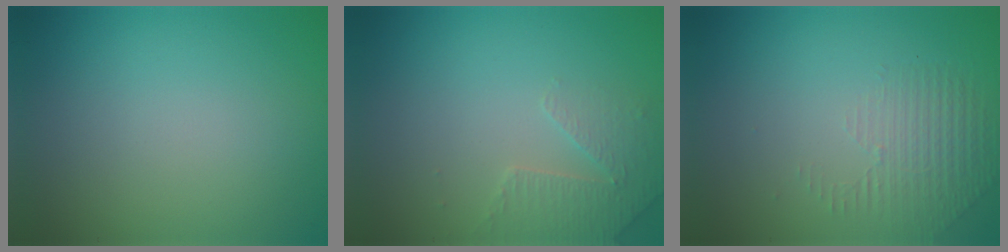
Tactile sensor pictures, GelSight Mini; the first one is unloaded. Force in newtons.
{"total": 2.3, "press": 2.2, "slide": 0.6}
{"total": 1.3, "press": 0.5, "slide": 1.2}